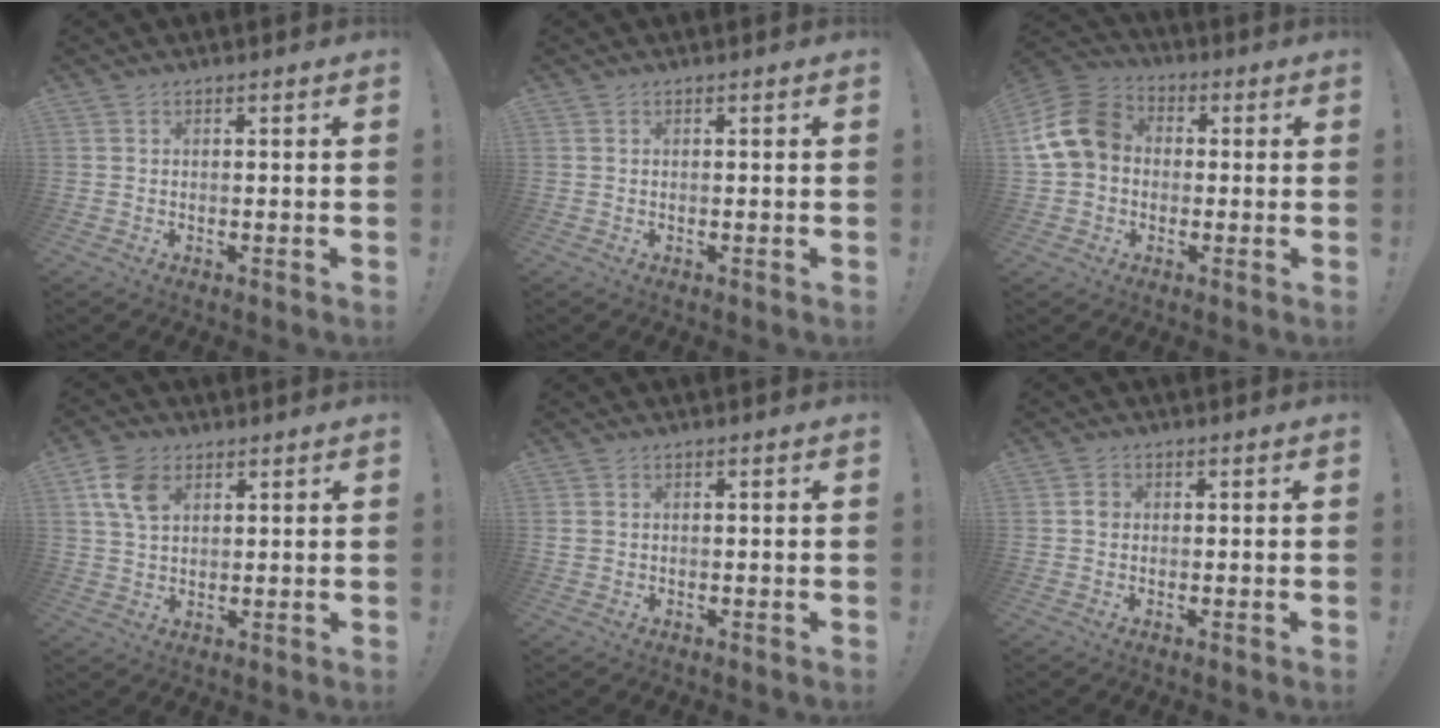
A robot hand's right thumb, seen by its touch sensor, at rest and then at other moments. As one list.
[{"total": 0.0}, {"total": 14.2, "force": [1.2, 11.0, 8.9], "torque": [-0.173, 0.015, 0.027]}, {"total": 8.6, "force": [3.6, 5.6, 5.4], "torque": [-0.103, 0.000, 0.072]}, {"total": 1.2, "force": [-0.2, 1.1, 0.5], "torque": [-0.009, 0.004, -0.003]}, {"total": 1.8, "force": [-0.3, 1.5, 0.9], "torque": [0.001, 0.000, -0.009]}]